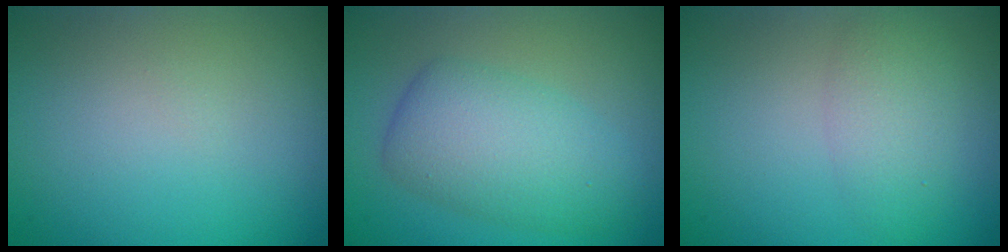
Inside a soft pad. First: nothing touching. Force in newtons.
{"total": 5.5, "press": 5.5, "slide": 0.2}
{"total": 2.8, "press": 2.8, "slide": 0.1}